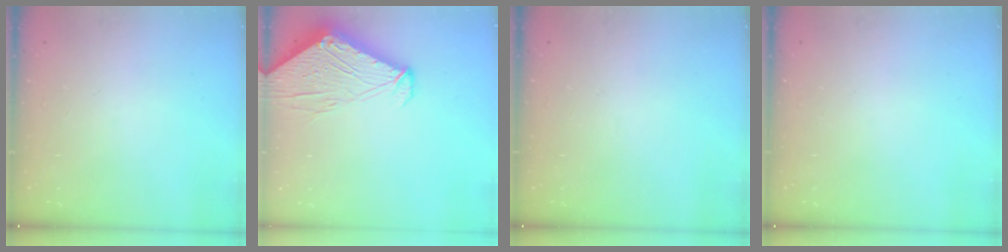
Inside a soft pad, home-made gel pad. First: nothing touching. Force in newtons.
{"total": 9.6, "press": 9.6, "slide": 1.1}
{"total": 0.0}
{"total": 0.0}